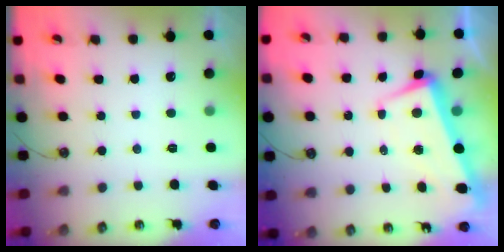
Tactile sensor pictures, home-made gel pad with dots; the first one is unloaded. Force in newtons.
{"total": 2.1, "press": 0.4, "slide": 2.0}